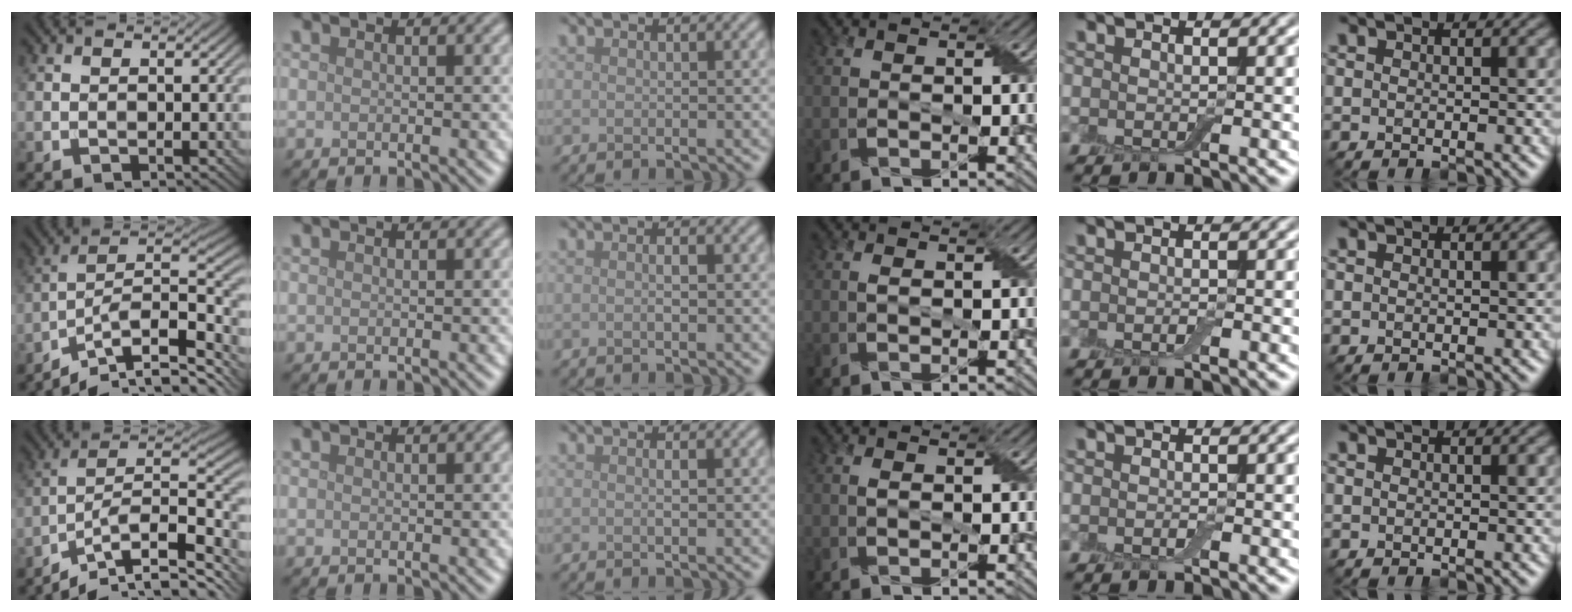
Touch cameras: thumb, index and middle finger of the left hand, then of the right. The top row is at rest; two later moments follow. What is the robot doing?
{"motion": "wrap", "object": "adhesive wrap"}